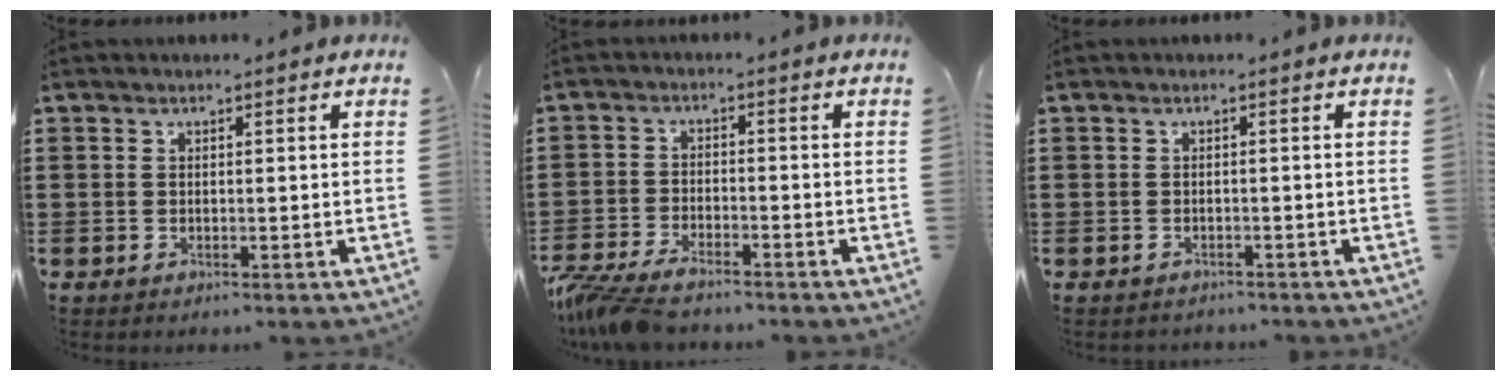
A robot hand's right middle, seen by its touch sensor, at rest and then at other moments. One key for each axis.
{"total": 4.9, "fx": -4.5, "fy": 0.7, "fz": 1.9, "tx": -0.068, "ty": -0.013, "tz": -0.097}
{"total": 0.8, "fx": -0.8, "fy": 0.1, "fz": -0.1, "tx": -0.001, "ty": 0.001, "tz": -0.019}